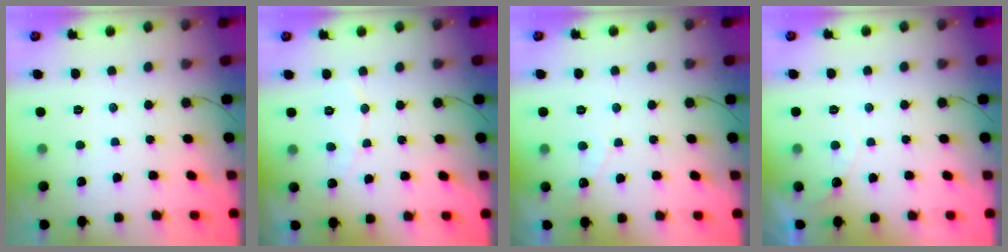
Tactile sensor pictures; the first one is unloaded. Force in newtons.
{"total": 3.9, "press": 3.9, "slide": 0.2}
{"total": 2.7, "press": 2.7, "slide": 0.1}
{"total": 2.6, "press": 2.6, "slide": 0.1}